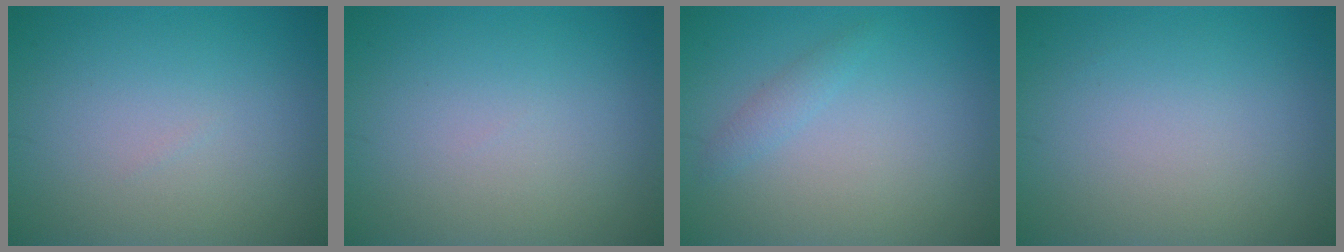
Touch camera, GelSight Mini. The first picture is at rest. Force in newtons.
{"total": 0.0}
{"total": 1.1, "press": 1.1, "slide": 0.1}
{"total": 0.0}